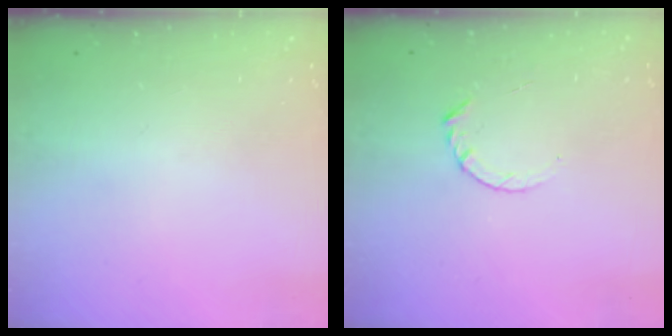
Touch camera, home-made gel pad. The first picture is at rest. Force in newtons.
{"total": 3.7, "press": 3.6, "slide": 0.4}